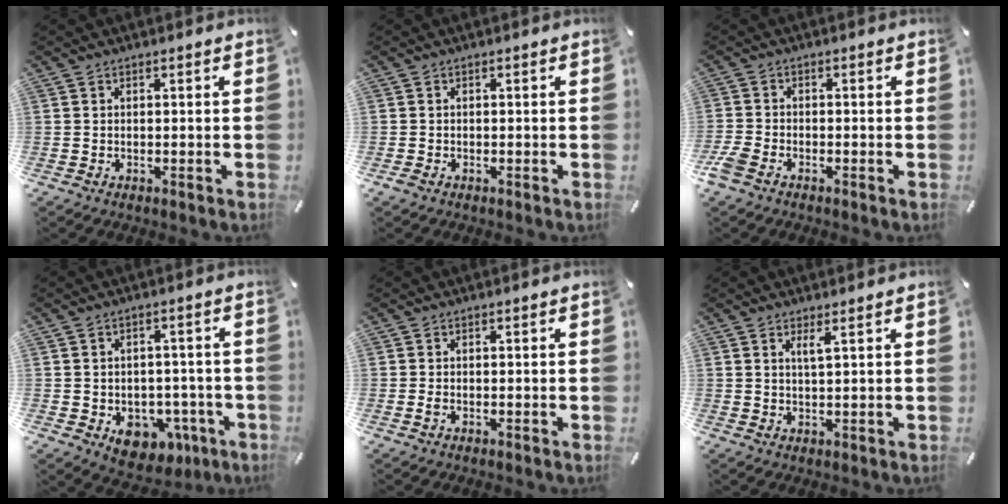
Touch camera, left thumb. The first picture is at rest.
{"total": 0.6, "force": [-0.4, 0.5, 0.2], "torque": [-0.002, 0.002, -0.010]}
{"total": 3.2, "force": [-2.2, 1.6, 1.5], "torque": [-0.043, 0.003, -0.046]}
{"total": 8.4, "force": [-2.9, 6.8, 3.9], "torque": [-0.033, 0.017, -0.041]}
{"total": 0.9, "force": [-0.3, 0.5, 0.7], "torque": [-0.015, -0.001, -0.006]}
{"total": 2.5, "force": [1.6, 0.1, 1.9], "torque": [-0.041, -0.001, 0.027]}